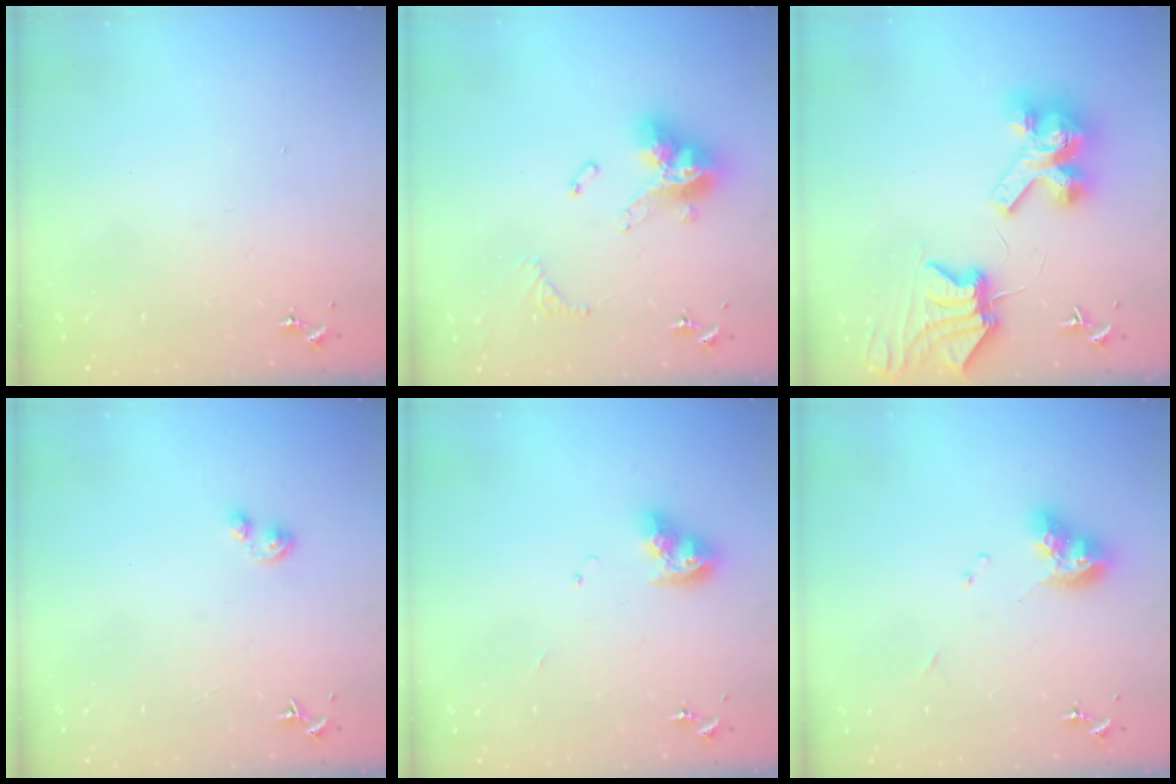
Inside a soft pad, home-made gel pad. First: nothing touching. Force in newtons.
{"total": 15.8, "press": 15.7, "slide": 1.5}
{"total": 11.0, "press": 10.9, "slide": 1.5}
{"total": 2.8, "press": 2.7, "slide": 0.4}
{"total": 11.7, "press": 11.6, "slide": 1.4}
{"total": 10.9, "press": 10.9, "slide": 1.1}